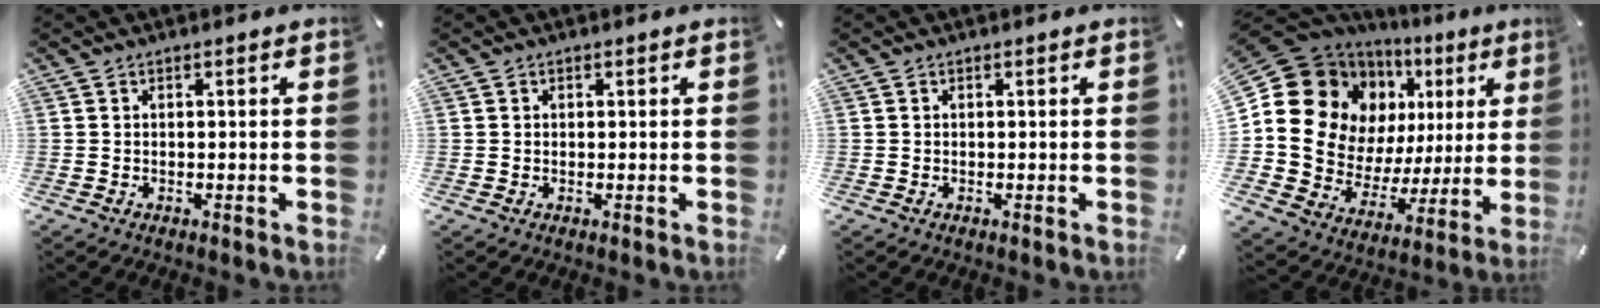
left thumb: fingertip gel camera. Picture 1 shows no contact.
{"total": 0.6, "force": [0.1, 0.6, 0.0], "torque": [0.001, 0.005, 0.002]}
{"total": 0.0}
{"total": 18.6, "force": [7.1, 15.1, 8.1], "torque": [-0.132, -0.060, 0.152]}